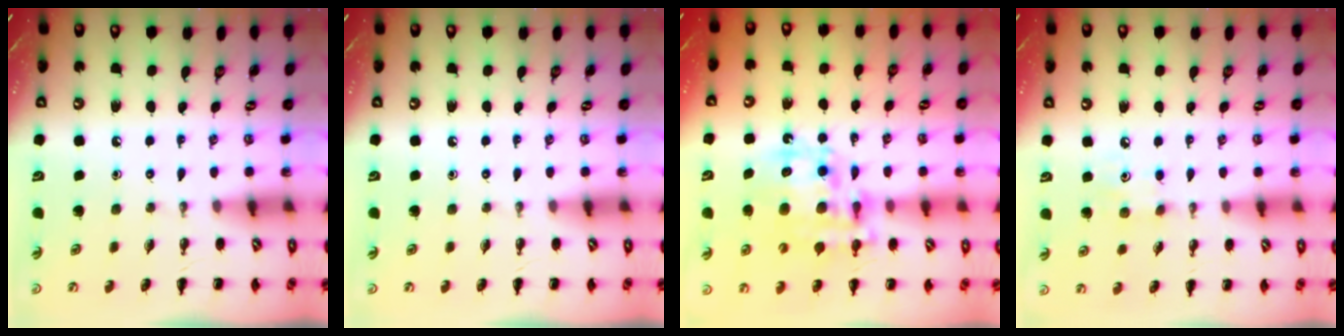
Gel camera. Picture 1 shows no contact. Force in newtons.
{"total": 0.0}
{"total": 15.5, "press": 15.1, "slide": 3.6}
{"total": 4.4, "press": 4.3, "slide": 0.8}